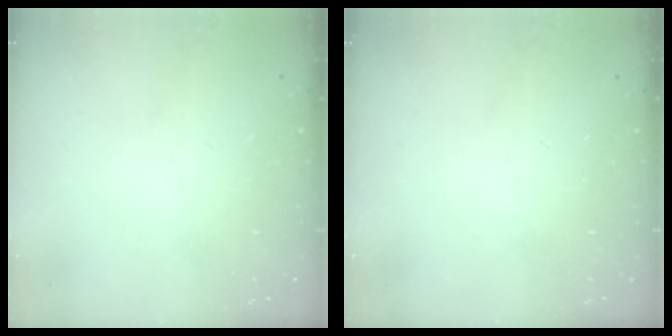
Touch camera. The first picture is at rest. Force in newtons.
{"total": 0.0}